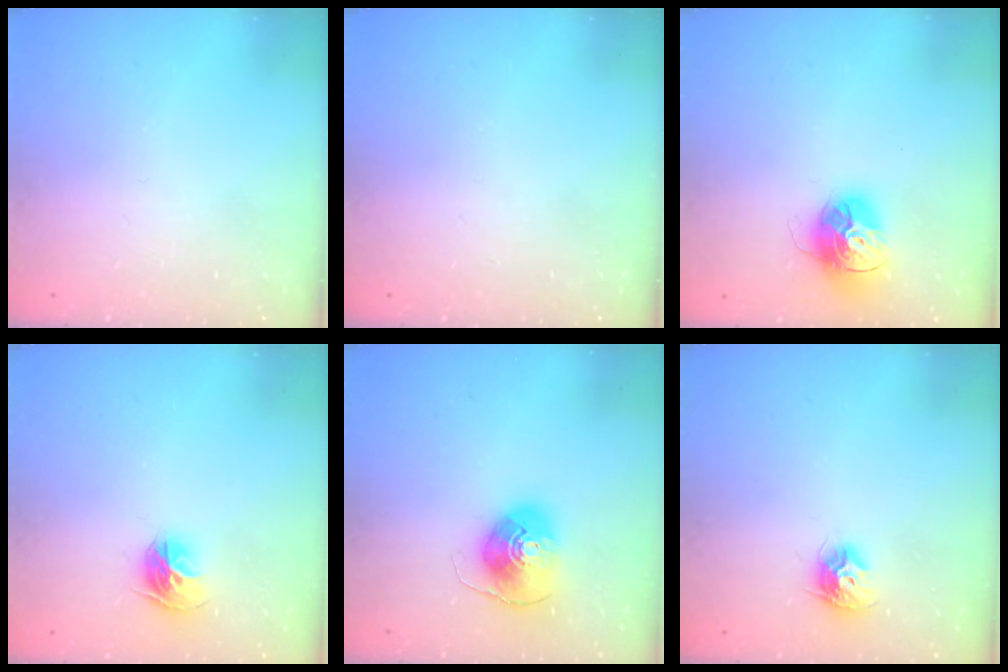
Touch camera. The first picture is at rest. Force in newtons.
{"total": 0.0}
{"total": 14.5, "press": 14.4, "slide": 1.5}
{"total": 9.9, "press": 9.8, "slide": 1.0}
{"total": 9.8, "press": 9.7, "slide": 1.2}
{"total": 8.9, "press": 8.9, "slide": 0.1}